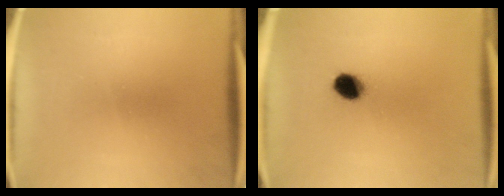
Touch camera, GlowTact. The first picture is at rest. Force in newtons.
{"total": 5.5}